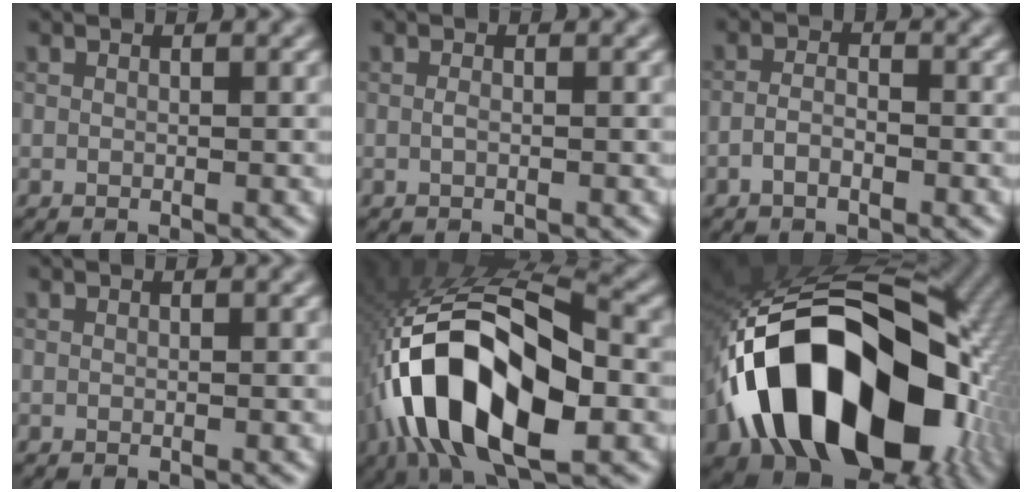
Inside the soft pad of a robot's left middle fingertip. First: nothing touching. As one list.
[{"total": 0.6, "force": [-0.1, 0.2, 0.5], "torque": [-0.013, -0.002, -0.002]}, {"total": 1.7, "force": [-1.0, 0.8, 1.2], "torque": [-0.023, 0.003, -0.023]}, {"total": 0.0}, {"total": 15.3, "force": [-4.4, 7.0, 12.9], "torque": [-0.225, 0.016, -0.089]}, {"total": 19.5, "force": [-5.5, 12.2, 14.2], "torque": [-0.261, 0.001, -0.096]}]